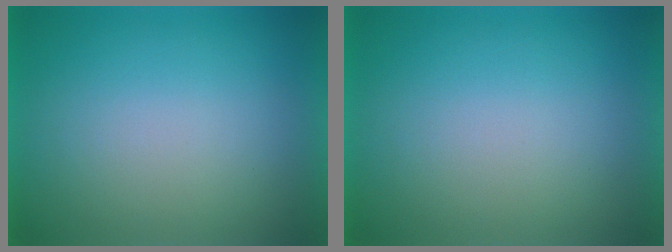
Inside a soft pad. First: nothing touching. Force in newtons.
{"total": 0.0}